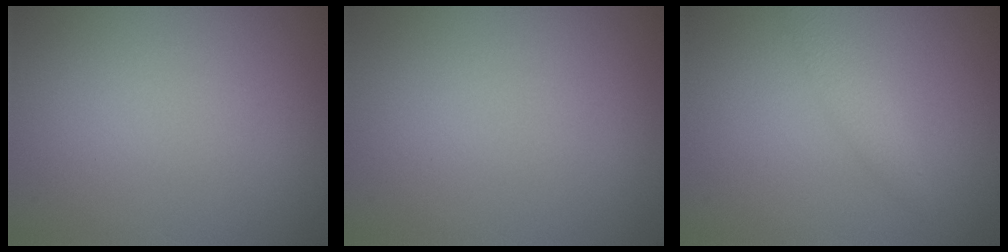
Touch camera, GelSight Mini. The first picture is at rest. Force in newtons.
{"total": 0.0}
{"total": 1.7, "press": 1.7, "slide": 0.1}